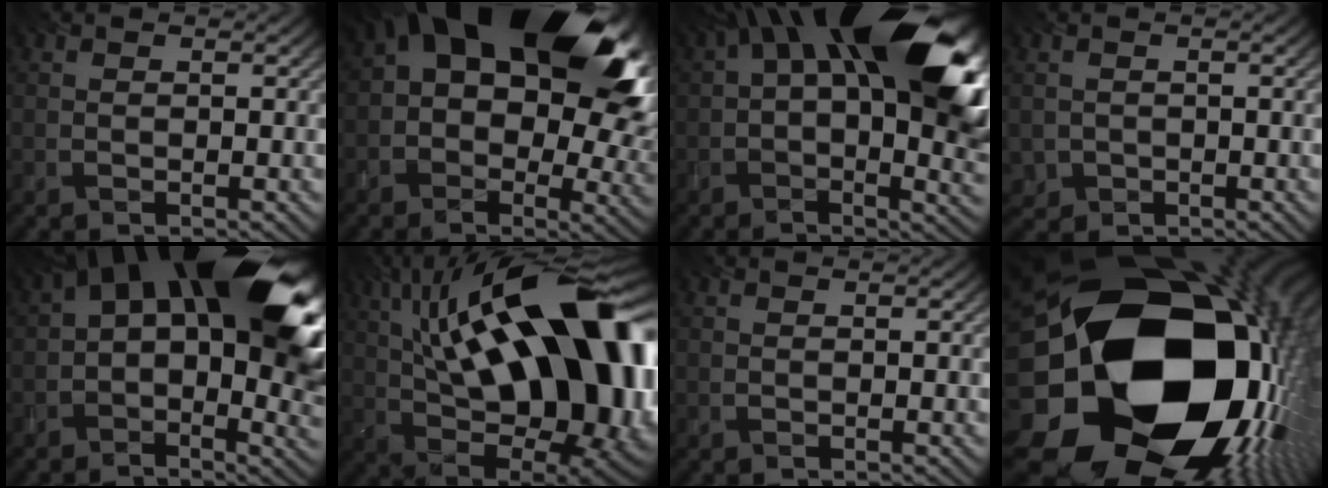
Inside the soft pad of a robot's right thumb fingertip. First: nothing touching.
{"total": 21.1, "force": [5.6, 13.1, 15.6], "torque": [-0.231, 0.012, 0.119]}
{"total": 21.0, "force": [6.4, 9.9, 17.3], "torque": [-0.261, 0.024, 0.114]}
{"total": 1.5, "force": [-0.2, 1.5, 0.0], "torque": [-0.014, -0.004, -0.008]}
{"total": 19.0, "force": [4.8, 10.1, 15.4], "torque": [-0.207, 0.018, 0.091]}
{"total": 22.2, "force": [4.5, 9.7, 19.5], "torque": [-0.325, 0.046, 0.072]}
{"total": 0.0}
{"total": 25.0, "force": [-1.7, 19.8, 15.3], "torque": [-0.262, -0.094, -0.041]}